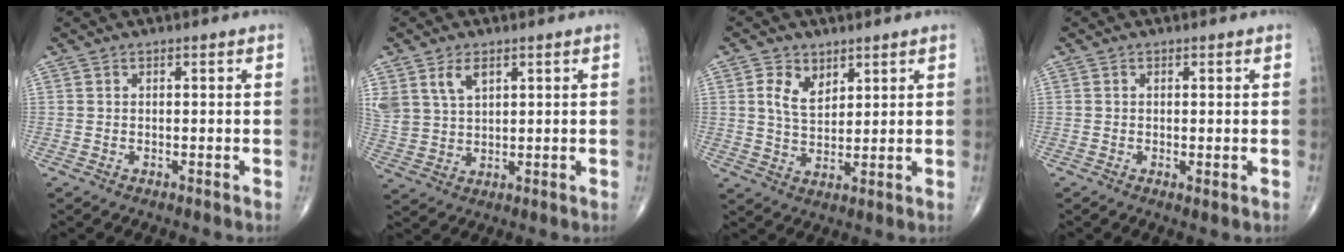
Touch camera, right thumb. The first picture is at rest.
{"total": 7.0, "force": [3.7, 4.3, 4.1], "torque": [-0.078, -0.010, 0.084]}
{"total": 5.9, "force": [2.8, 3.8, 3.5], "torque": [-0.049, -0.022, 0.054]}
{"total": 1.1, "force": [-0.2, 0.2, 1.1], "torque": [-0.022, -0.007, -0.005]}